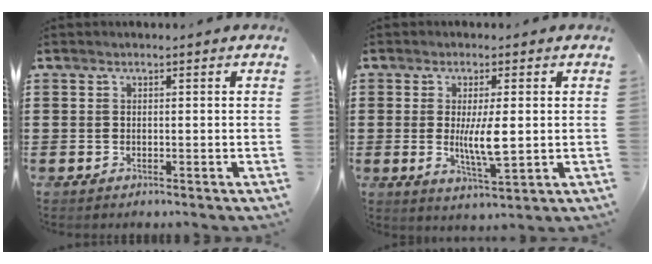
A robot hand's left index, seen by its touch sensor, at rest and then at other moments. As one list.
[{"total": 6.7, "force": [0.1, 1.7, 6.5], "torque": [-0.122, -0.008, -0.004]}]